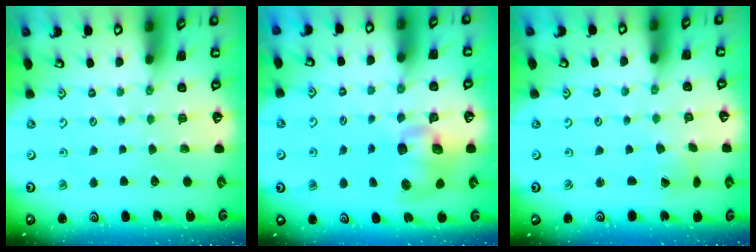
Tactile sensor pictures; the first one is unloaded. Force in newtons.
{"total": 9.7, "press": 9.5, "slide": 1.6}
{"total": 1.6, "press": 1.5, "slide": 0.3}